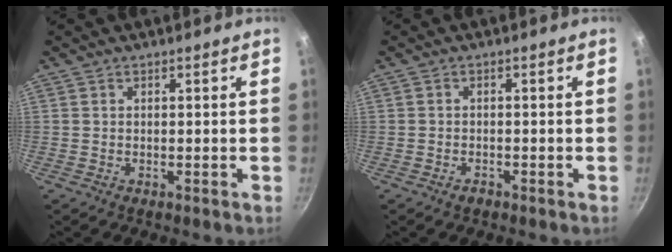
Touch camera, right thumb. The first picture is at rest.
{"total": 1.3, "force": [-1.0, 0.7, 0.5], "torque": [-0.010, 0.010, -0.017]}